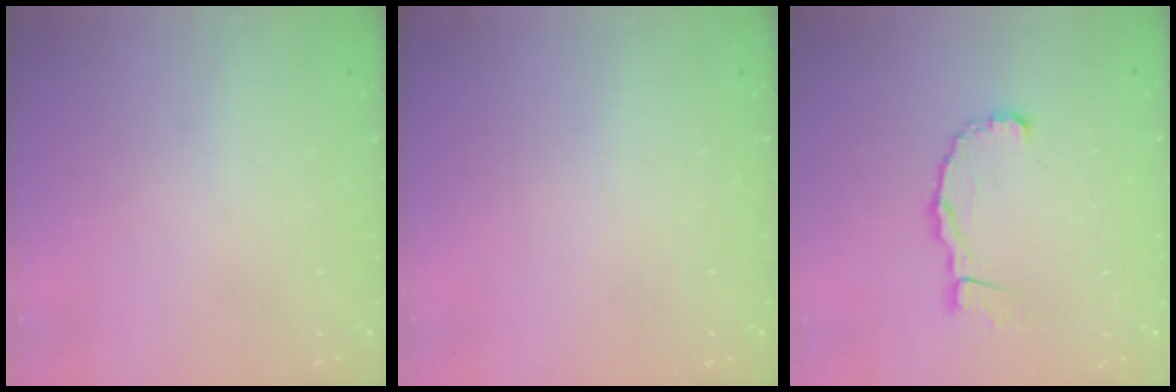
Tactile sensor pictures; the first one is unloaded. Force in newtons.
{"total": 0.0}
{"total": 9.0, "press": 8.9, "slide": 1.1}